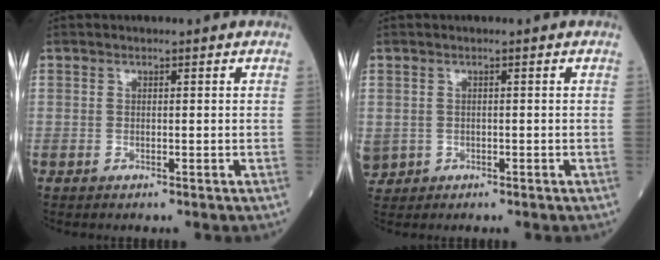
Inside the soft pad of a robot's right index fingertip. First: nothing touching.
{"total": 3.7, "force": [-1.3, 3.4, 0.8], "torque": [-0.020, 0.002, -0.015]}